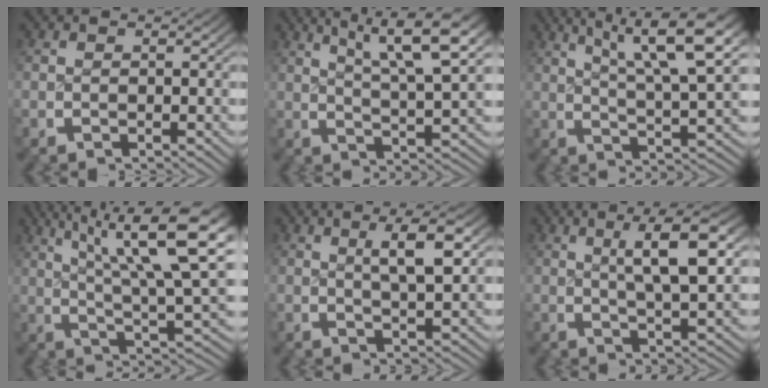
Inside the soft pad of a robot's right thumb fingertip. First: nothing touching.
{"total": 7.6, "force": [3.1, 3.0, 6.3], "torque": [-0.088, 0.000, 0.050]}
{"total": 8.9, "force": [3.2, 3.5, 7.5], "torque": [-0.103, -0.001, 0.053]}
{"total": 11.1, "force": [3.3, 4.4, 9.7], "torque": [-0.138, -0.006, 0.056]}
{"total": 4.4, "force": [1.4, 0.9, 4.1], "torque": [-0.061, 0.007, 0.024]}
{"total": 6.9, "force": [1.9, 2.1, 6.3], "torque": [-0.095, 0.009, 0.030]}